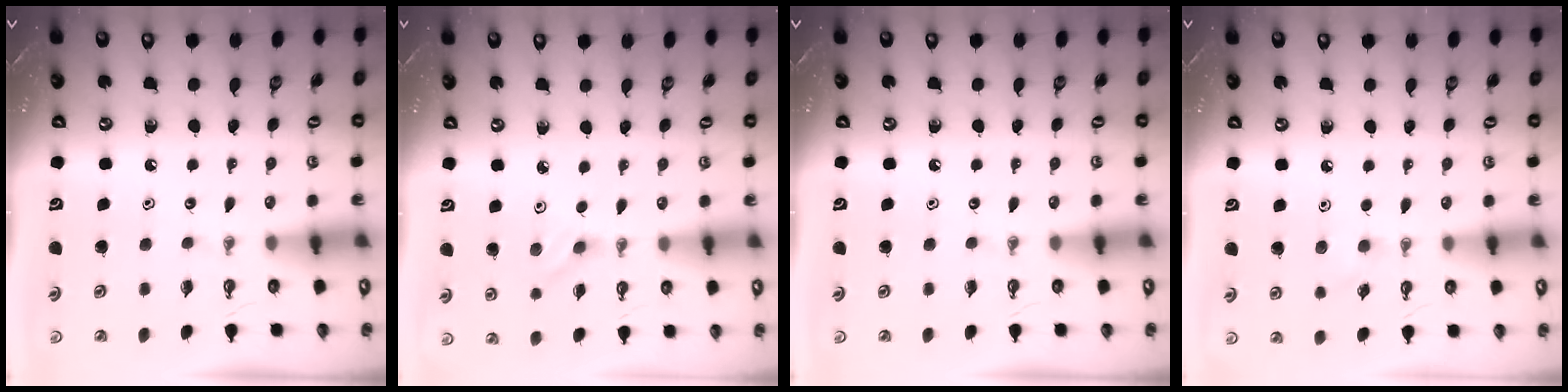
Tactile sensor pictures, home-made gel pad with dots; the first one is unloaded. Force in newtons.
{"total": 2.6, "press": 2.1, "slide": 1.5}
{"total": 0.0}
{"total": 3.8, "press": 3.7, "slide": 0.8}